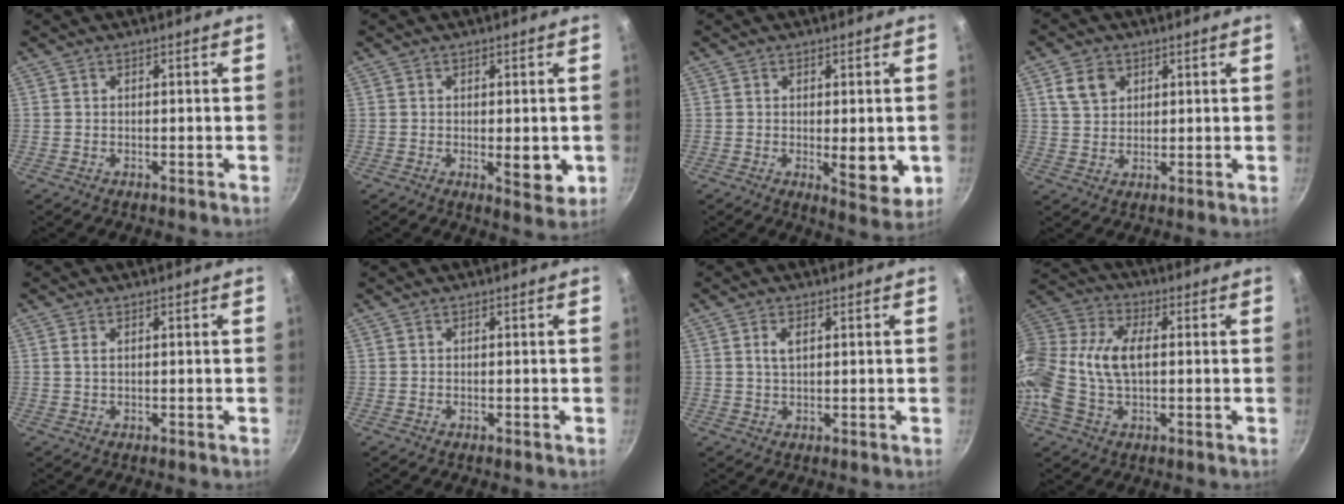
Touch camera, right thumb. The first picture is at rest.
{"total": 5.6, "force": [-0.7, 2.3, 5.1], "torque": [-0.063, -0.013, -0.006]}
{"total": 7.2, "force": [-0.7, 2.8, 6.6], "torque": [-0.079, -0.019, -0.005]}
{"total": 5.6, "force": [2.4, 4.1, 2.9], "torque": [-0.033, -0.004, 0.046]}
{"total": 1.1, "force": [0.3, 0.5, 0.9], "torque": [-0.016, 0.001, 0.005]}
{"total": 0.0}
{"total": 2.7, "force": [0.8, 1.4, 2.1], "torque": [-0.035, 0.000, 0.017]}
{"total": 16.5, "force": [-0.1, 9.6, 13.4], "torque": [-0.279, 0.025, -0.020]}